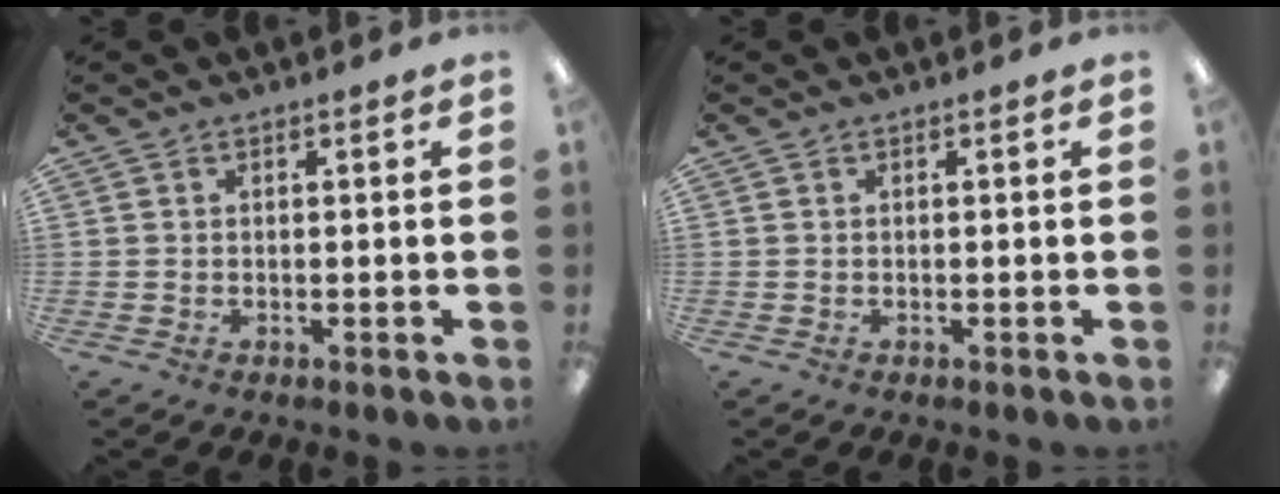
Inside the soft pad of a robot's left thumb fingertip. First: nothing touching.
{"total": 0.0}